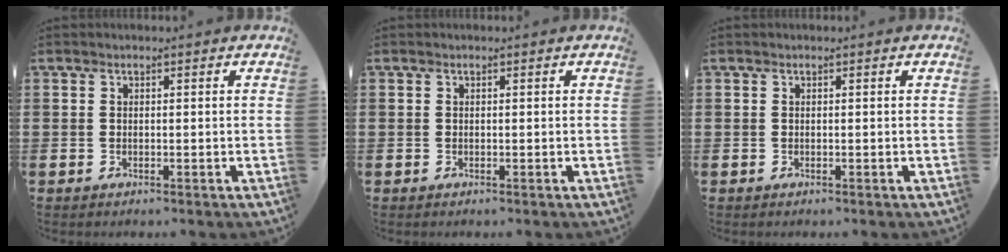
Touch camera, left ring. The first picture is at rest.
{"total": 0.0}
{"total": 0.0}